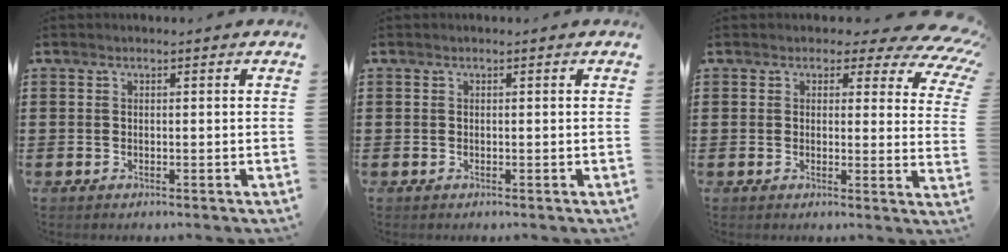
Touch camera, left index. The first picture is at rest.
{"total": 0.0}
{"total": 4.3, "force": [3.1, 1.9, 2.3], "torque": [-0.037, -0.018, 0.047]}